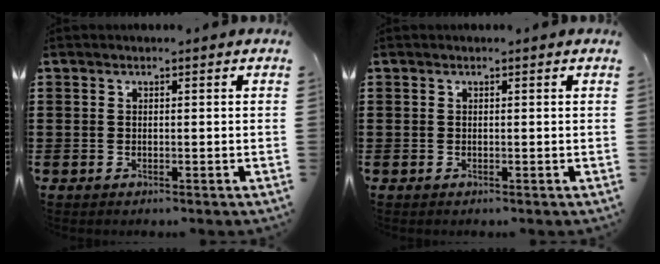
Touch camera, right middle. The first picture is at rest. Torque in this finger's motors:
{"motor_torque": [-0.07, -0.04, -0.02, 0.00]}